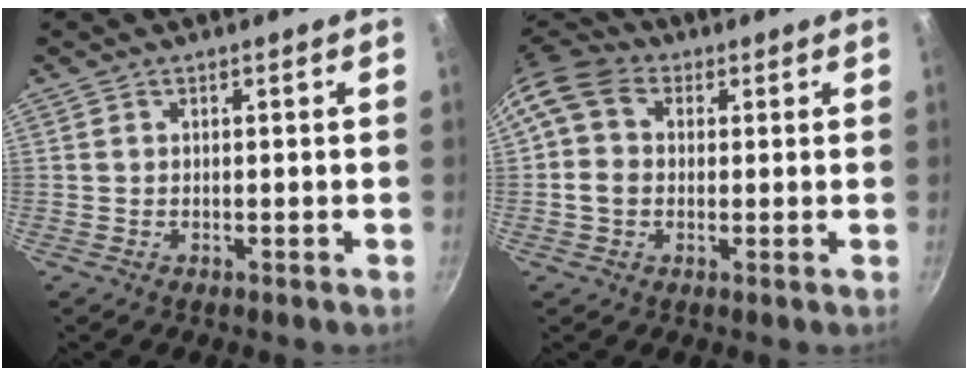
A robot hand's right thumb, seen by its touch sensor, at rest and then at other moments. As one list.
[{"total": 8.6, "force": [1.5, 6.8, 5.1], "torque": [-0.084, 0.012, 0.012]}]